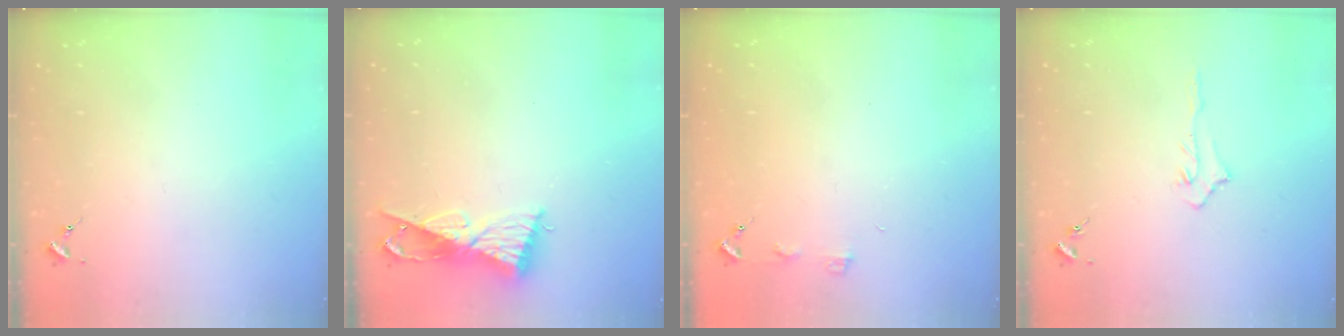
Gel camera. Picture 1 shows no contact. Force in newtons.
{"total": 9.8, "press": 9.8, "slide": 0.5}
{"total": 3.4, "press": 3.4, "slide": 0.3}
{"total": 3.6, "press": 3.5, "slide": 0.7}